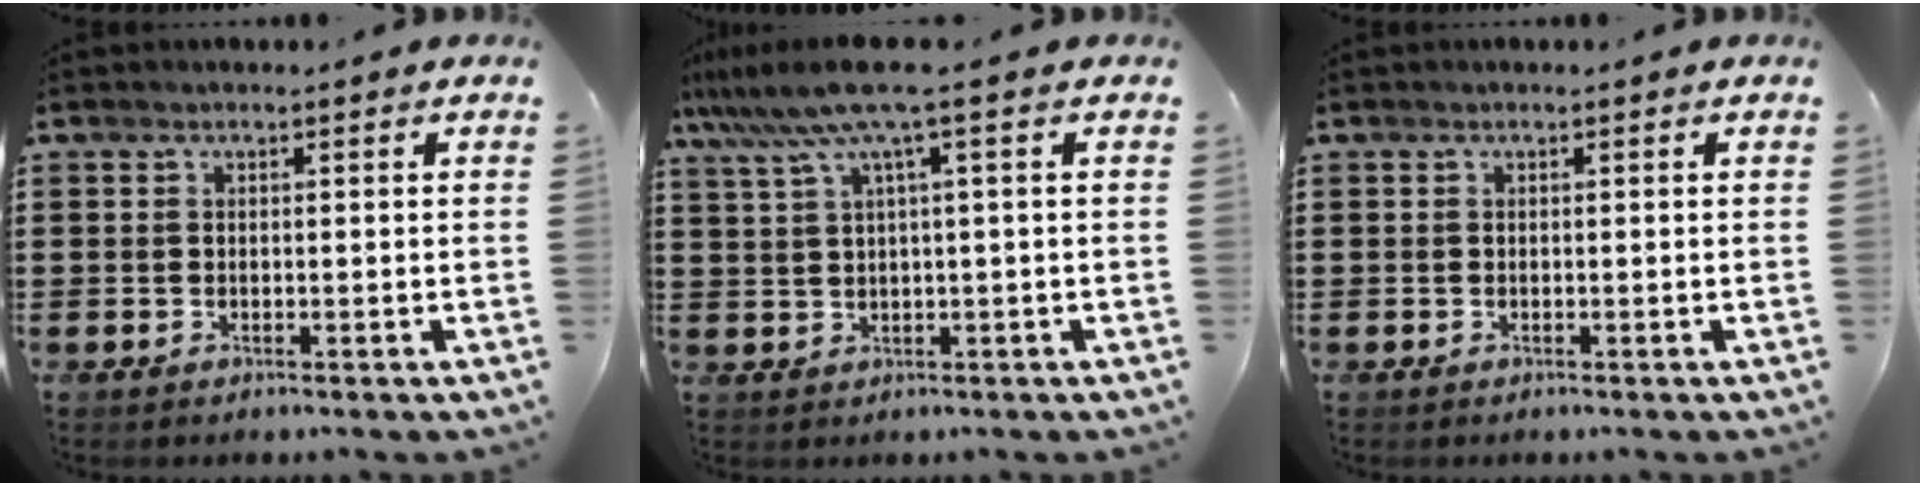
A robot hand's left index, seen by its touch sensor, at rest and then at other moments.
{"total": 7.0, "force": [3.2, -0.2, 6.2], "torque": [-0.143, -0.017, 0.050]}
{"total": 0.0}